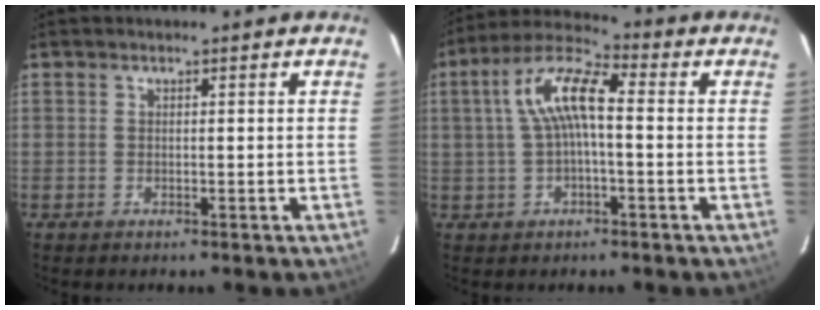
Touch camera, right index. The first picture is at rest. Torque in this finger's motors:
{"motor_torque": [0.75, -0.29, 0.61, 0.19]}